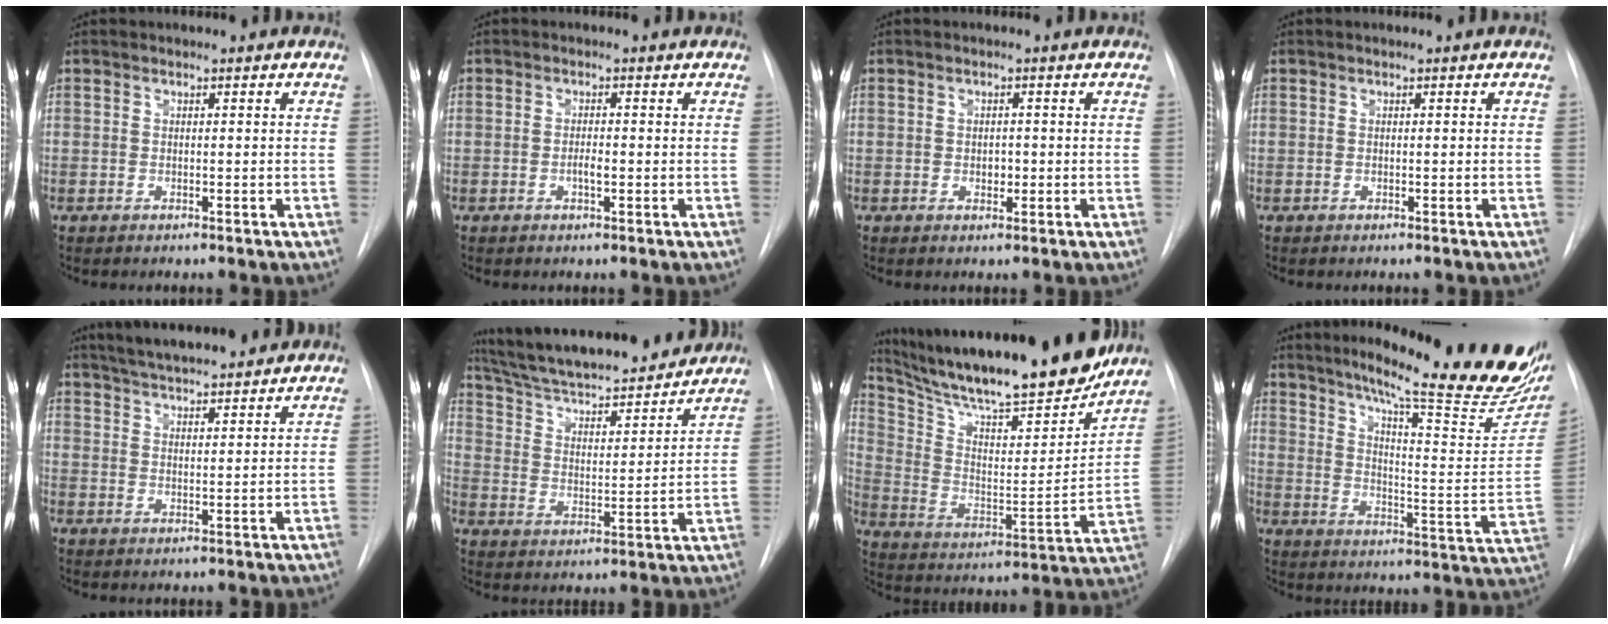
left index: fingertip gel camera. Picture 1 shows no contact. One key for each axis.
{"total": 1.5, "fx": -0.5, "fy": 0.4, "fz": 1.3, "tx": -0.024, "ty": -0.002, "tz": -0.011}
{"total": 1.4, "fx": -0.3, "fy": 1.0, "fz": 0.9, "tx": -0.014, "ty": -0.002, "tz": -0.003}
{"total": 0.0}
{"total": 13.1, "fx": 11.7, "fy": 1.7, "fz": 5.7, "tx": -0.092, "ty": 0.019, "tz": 0.173}
{"total": 22.6, "fx": 20.3, "fy": 3.5, "fz": 9.3, "tx": -0.154, "ty": 0.001, "tz": 0.301}
{"total": 27.4, "fx": 23.6, "fy": 3.2, "fz": 13.6, "tx": -0.244, "ty": -0.043, "tz": 0.354}
{"total": 26.6, "fx": 21.3, "fy": 1.9, "fz": 15.8, "tx": -0.229, "ty": -0.079, "tz": 0.274}